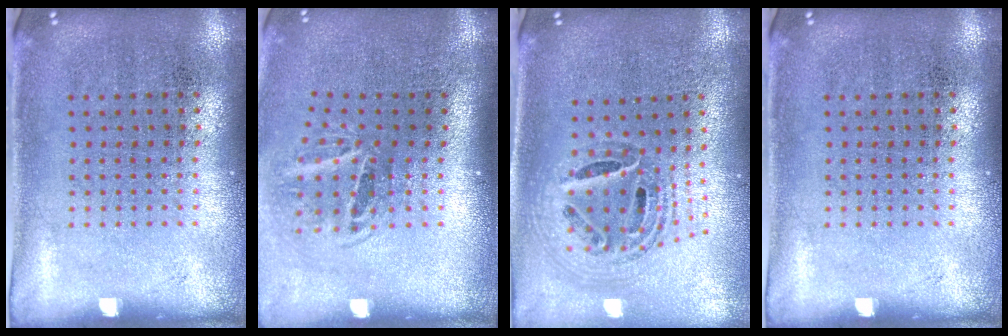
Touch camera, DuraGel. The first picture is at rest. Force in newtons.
{"total": 1.9, "press": 1.3, "slide": 1.4}
{"total": 1.3, "press": 1.2, "slide": 0.5}
{"total": 0.0}